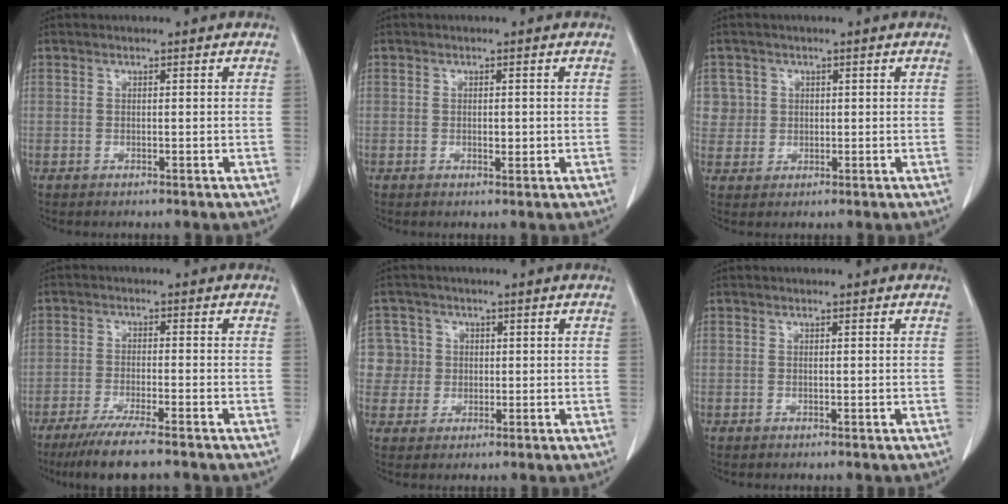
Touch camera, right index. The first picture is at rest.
{"total": 1.3, "force": [-0.1, 0.7, 1.1], "torque": [-0.016, 0.000, 0.000]}
{"total": 3.5, "force": [1.0, 3.3, -0.3], "torque": [0.028, 0.004, 0.018]}
{"total": 8.1, "force": [-6.3, 0.1, 5.0], "torque": [-0.082, -0.020, -0.103]}
{"total": 5.4, "force": [0.7, 5.4, -0.2], "torque": [0.018, 0.019, 0.017]}
{"total": 0.0}